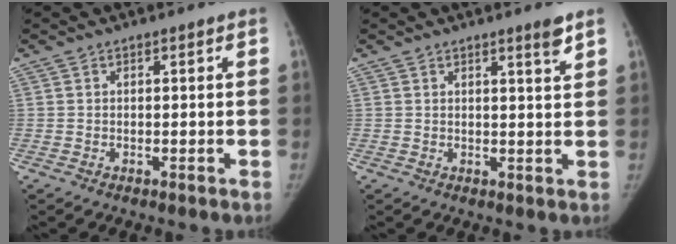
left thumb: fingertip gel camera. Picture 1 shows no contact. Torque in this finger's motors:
{"motor_torque": [0.21, -0.12, 0.25, -0.24, 0.01]}